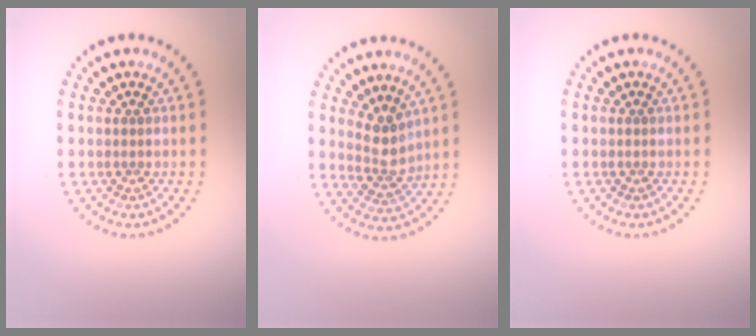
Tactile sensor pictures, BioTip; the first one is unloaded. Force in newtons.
{"total": 2.7, "press": 2.3, "slide": 1.5}
{"total": 0.0}